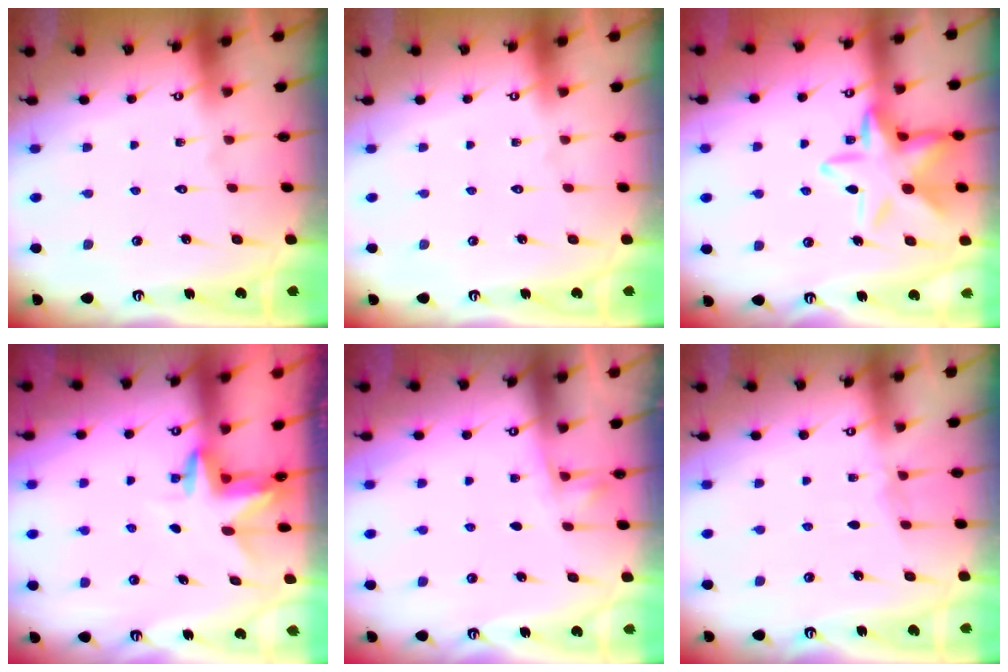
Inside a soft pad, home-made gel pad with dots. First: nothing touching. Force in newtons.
{"total": 0.0}
{"total": 15.8, "press": 15.8, "slide": 1.1}
{"total": 3.2, "press": 3.2, "slide": 0.3}
{"total": 3.0, "press": 3.0, "slide": 0.4}
{"total": 2.4, "press": 2.4, "slide": 0.3}